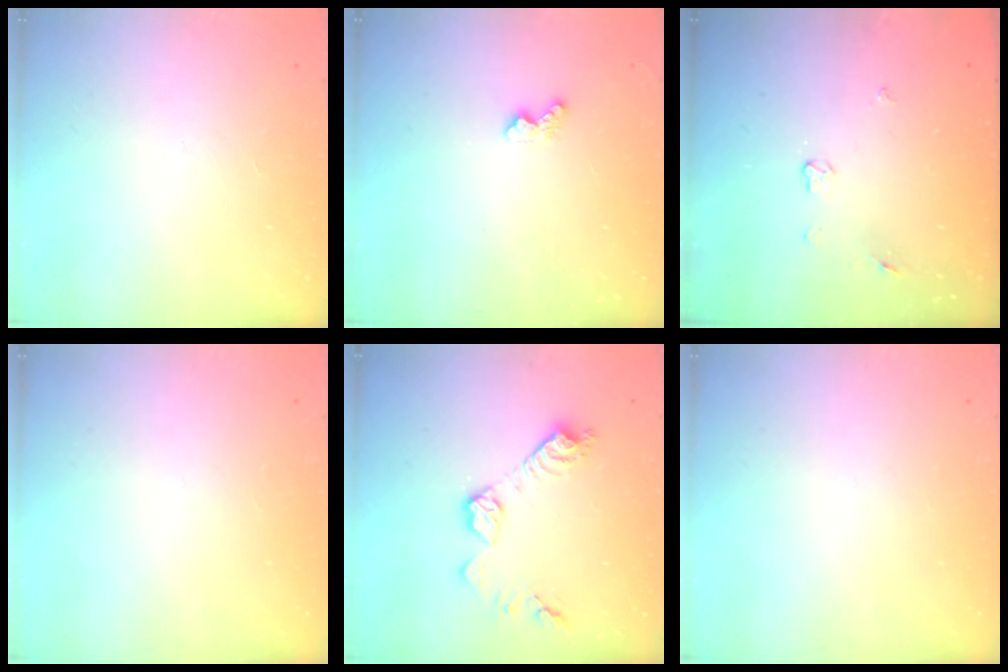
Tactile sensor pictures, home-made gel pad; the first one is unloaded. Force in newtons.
{"total": 3.4, "press": 3.4, "slide": 0.6}
{"total": 4.3, "press": 4.3, "slide": 0.5}
{"total": 0.0}
{"total": 11.4, "press": 11.4, "slide": 0.5}
{"total": 0.0}